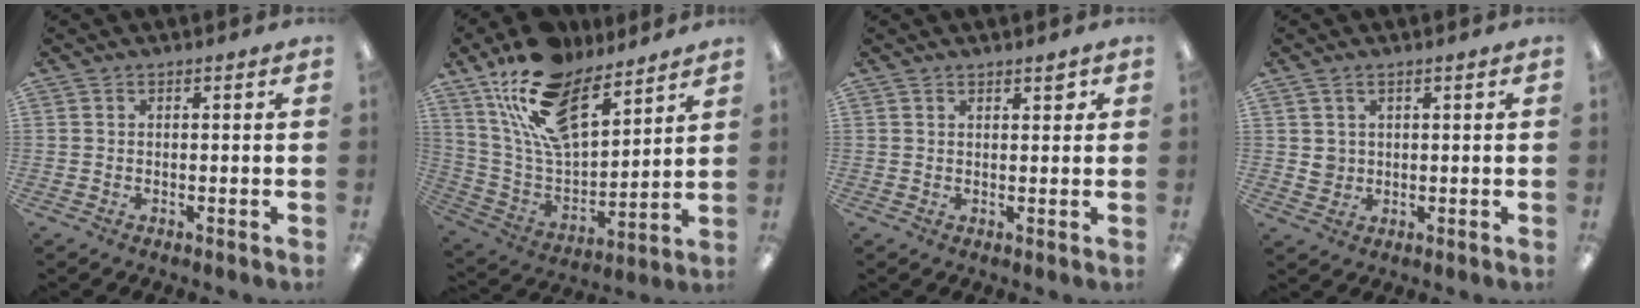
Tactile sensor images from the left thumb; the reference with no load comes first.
{"total": 20.4, "force": [14.2, 9.2, 11.4], "torque": [-0.223, -0.070, 0.260]}
{"total": 1.8, "force": [1.3, 0.7, 0.9], "torque": [-0.003, -0.006, 0.020]}
{"total": 3.3, "force": [1.4, 2.8, 0.9], "torque": [-0.017, 0.000, 0.026]}